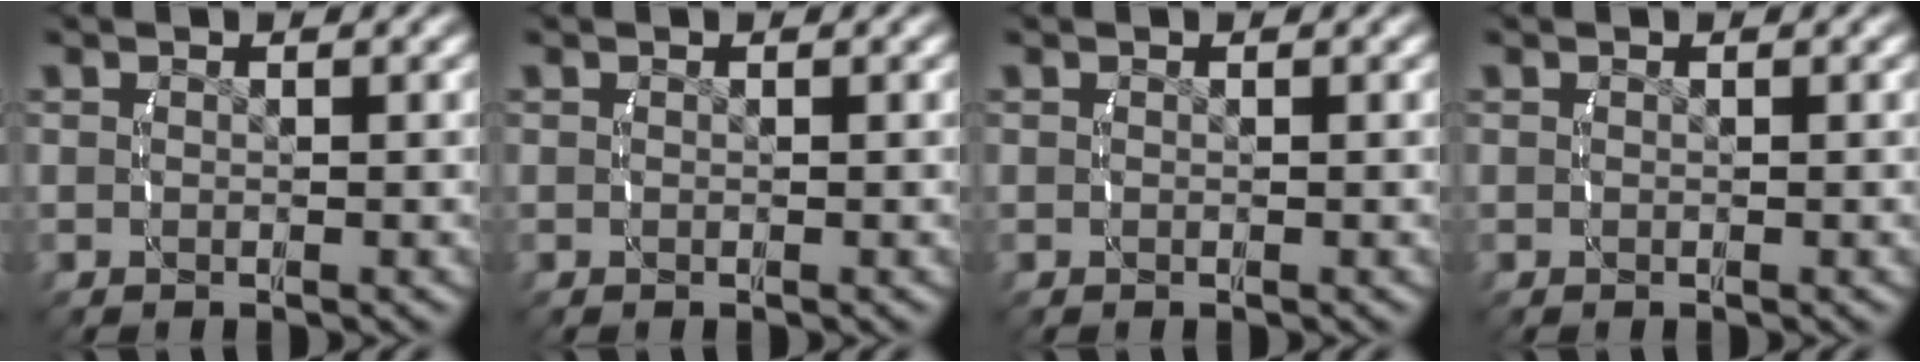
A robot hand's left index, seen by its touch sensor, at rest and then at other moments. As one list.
[{"total": 0.0}, {"total": 0.0}, {"total": 0.0}]